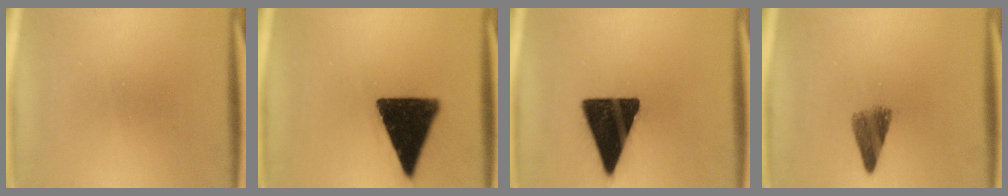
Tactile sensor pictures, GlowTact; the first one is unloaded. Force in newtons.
{"total": 16.6}
{"total": 17.3}
{"total": 4.2}